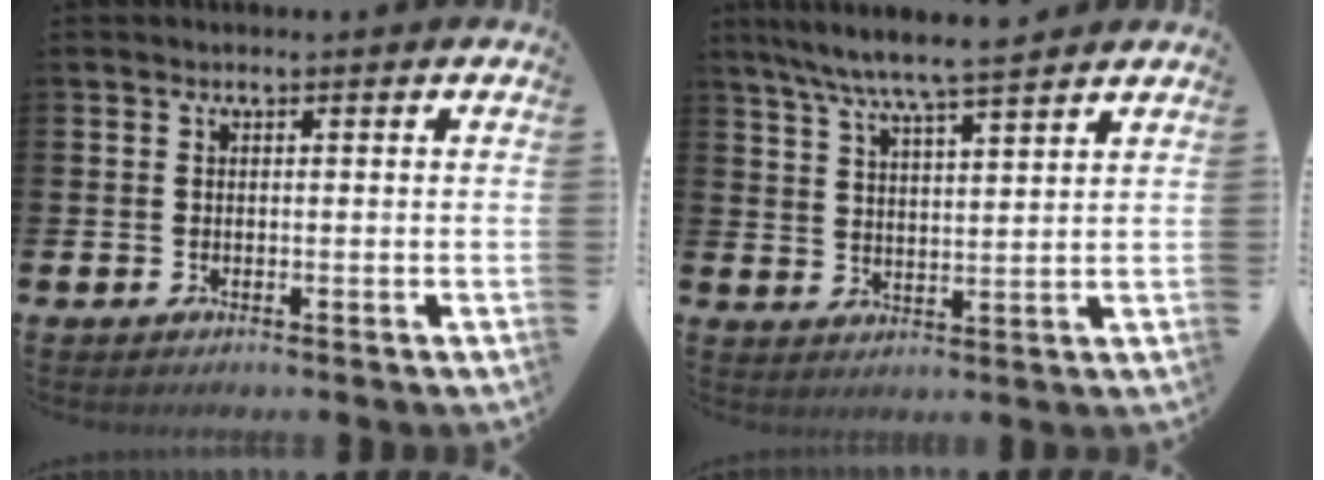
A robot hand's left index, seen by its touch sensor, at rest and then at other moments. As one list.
[{"total": 7.1, "force": [6.6, 0.0, 2.5], "torque": [-0.070, -0.030, 0.117]}]